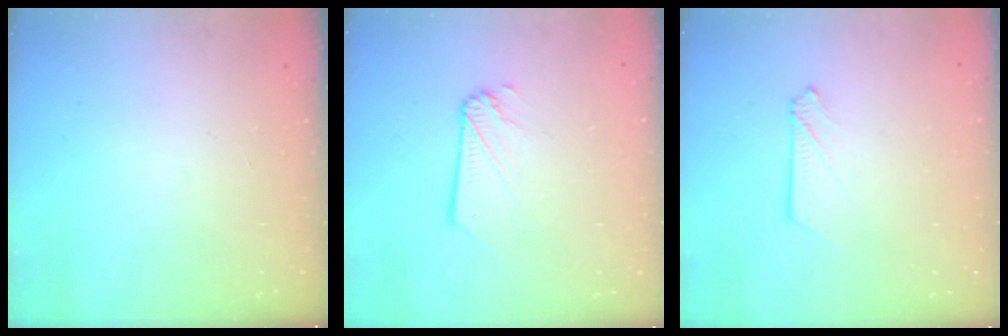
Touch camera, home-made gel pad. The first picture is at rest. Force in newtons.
{"total": 2.1, "press": 2.1, "slide": 0.2}
{"total": 2.7, "press": 2.7, "slide": 0.3}